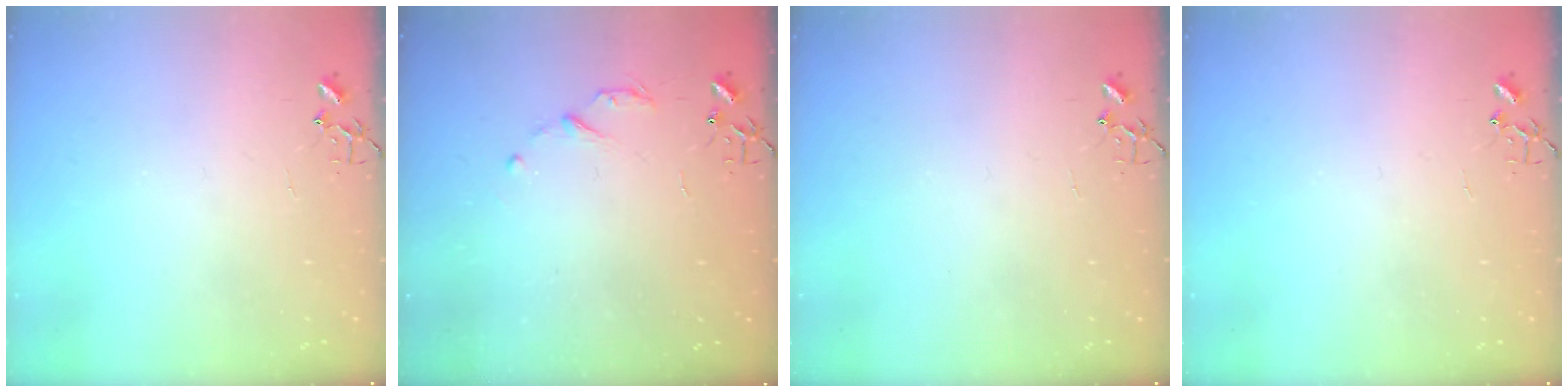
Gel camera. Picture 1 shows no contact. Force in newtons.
{"total": 5.2, "press": 5.2, "slide": 0.5}
{"total": 0.0}
{"total": 0.0}